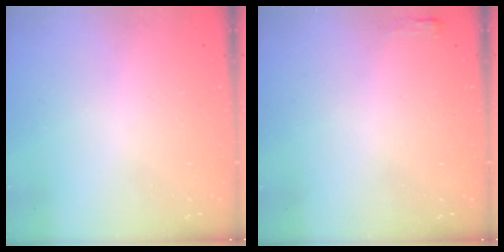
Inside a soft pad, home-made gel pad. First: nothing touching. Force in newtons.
{"total": 2.7, "press": 2.6, "slide": 0.8}